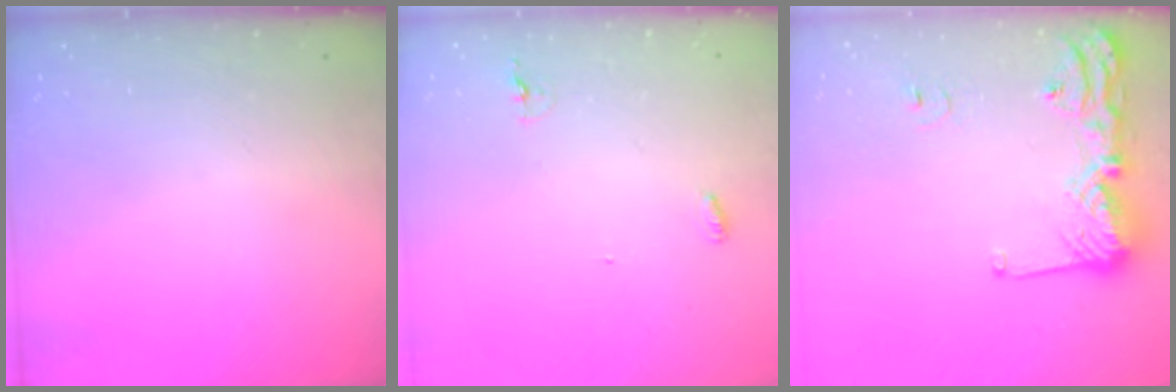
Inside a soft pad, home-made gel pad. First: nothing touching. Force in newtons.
{"total": 7.4, "press": 4.4, "slide": 6.0}
{"total": 16.1, "press": 16.1, "slide": 1.2}